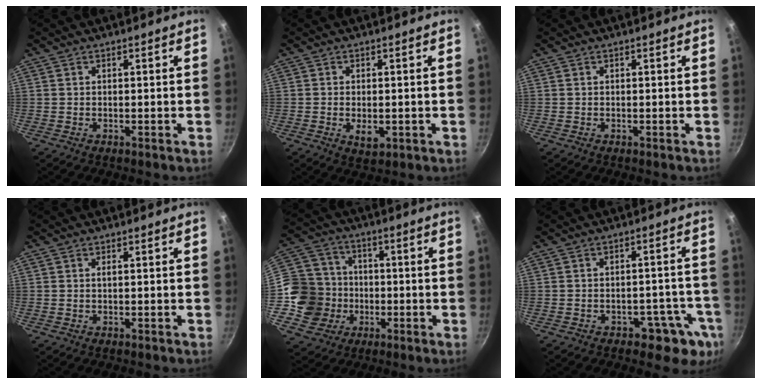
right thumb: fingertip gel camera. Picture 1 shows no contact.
{"total": 3.8, "force": [-0.7, 2.3, 3.0], "torque": [-0.045, -0.006, -0.006]}
{"total": 0.0}
{"total": 0.5, "force": [0.1, 0.1, 0.5], "torque": [-0.008, 0.000, 0.001]}
{"total": 14.8, "force": [-3.0, 13.6, 5.1], "torque": [-0.076, 0.036, -0.056]}
{"total": 8.1, "force": [-4.1, 5.0, 4.9], "torque": [-0.004, 0.040, -0.039]}